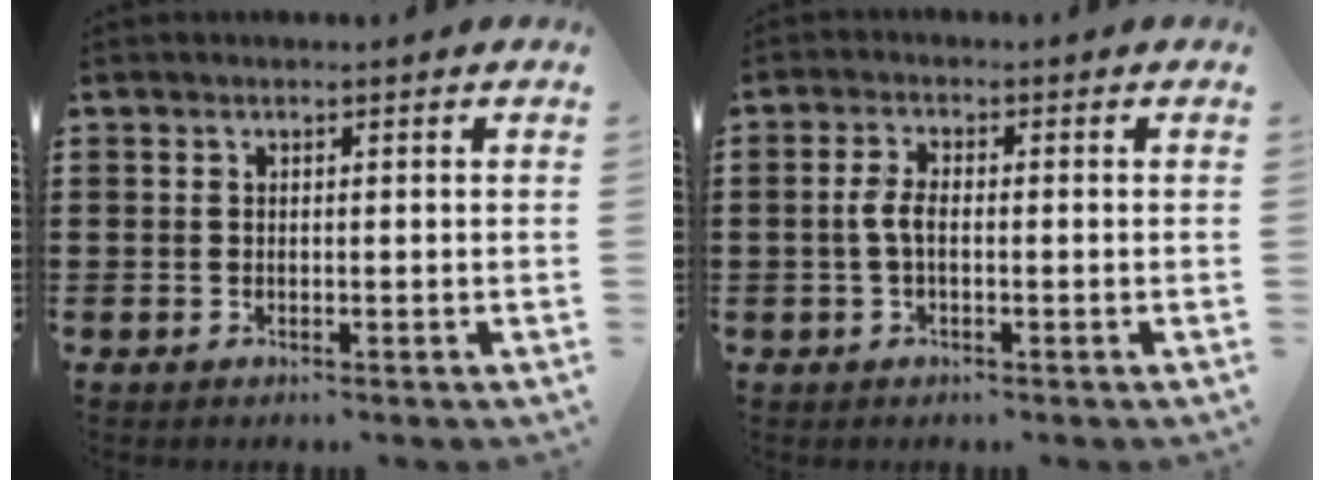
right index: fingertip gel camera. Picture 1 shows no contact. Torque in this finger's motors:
{"motor_torque": [0.86, 0.13, 0.32, 0.11]}